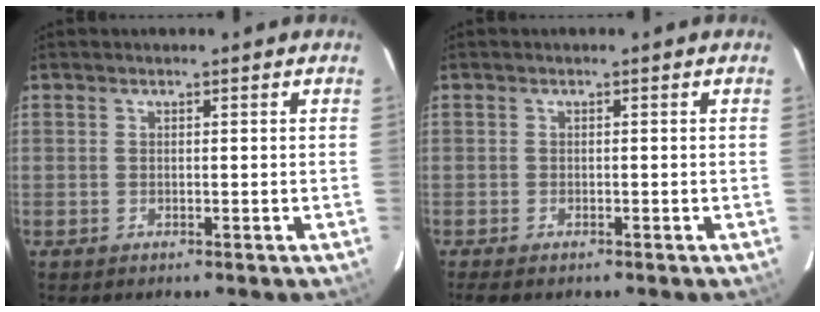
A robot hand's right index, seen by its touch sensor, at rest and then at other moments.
{"total": 2.7, "force": [-2.1, 1.0, 1.4], "torque": [-0.034, -0.009, -0.037]}